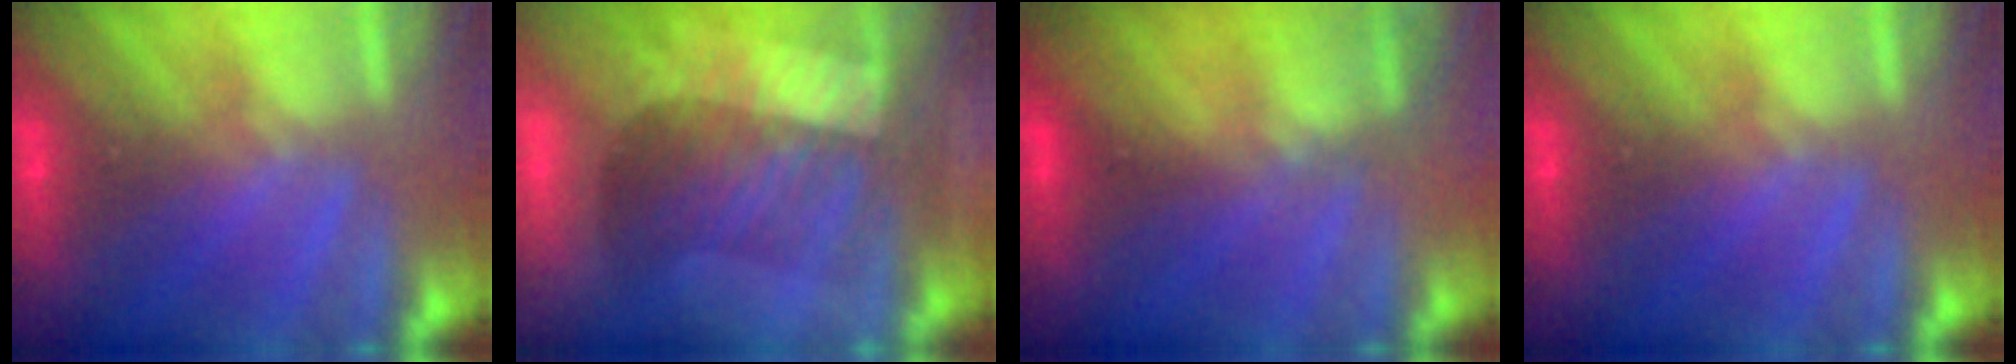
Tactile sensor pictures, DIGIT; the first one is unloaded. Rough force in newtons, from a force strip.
{"total": 3.6}
{"total": 2.7}
{"total": 0.0}